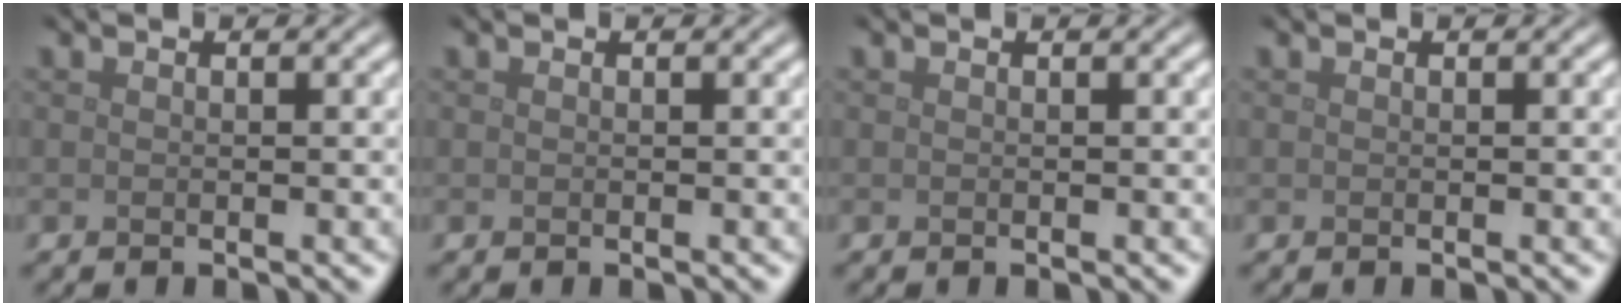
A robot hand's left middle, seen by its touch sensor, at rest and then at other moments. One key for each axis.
{"total": 0.0}
{"total": 0.0}
{"total": 0.0}